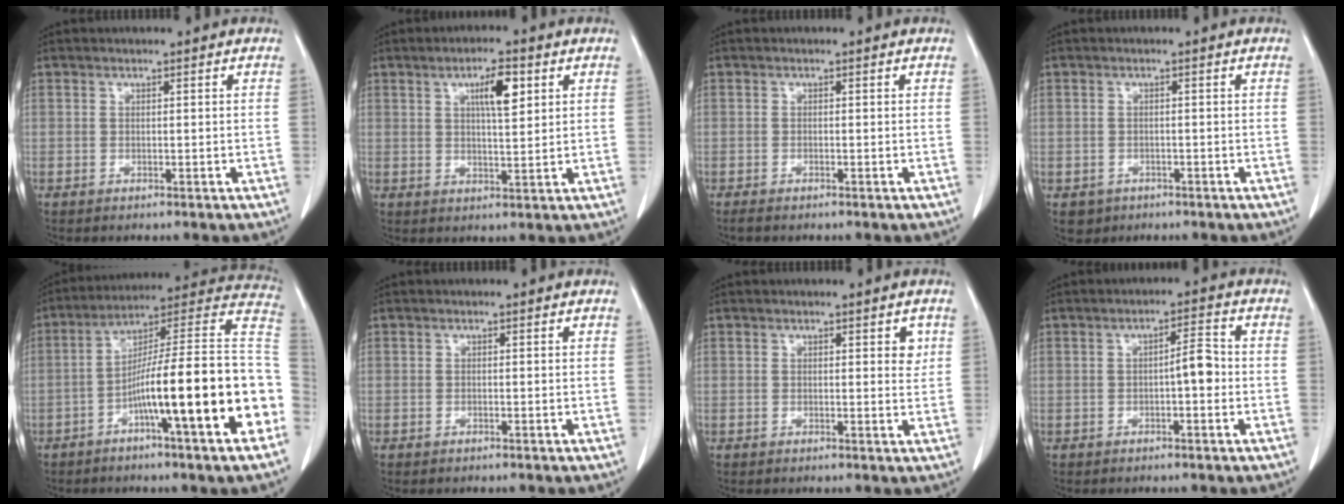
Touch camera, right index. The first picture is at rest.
{"total": 5.8, "force": [2.4, 1.2, 5.1], "torque": [-0.087, 0.002, 0.039]}
{"total": 1.4, "force": [-1.2, 0.2, 0.7], "torque": [-0.014, -0.003, -0.016]}
{"total": 2.7, "force": [-1.3, 2.3, 0.3], "torque": [-0.004, 0.005, -0.016]}
{"total": 21.6, "force": [-6.3, 0.5, 20.6], "torque": [-0.248, 0.020, -0.102]}
{"total": 0.0}
{"total": 2.0, "force": [0.8, 0.8, 1.6], "torque": [-0.016, -0.004, 0.009]}
{"total": 3.5, "force": [-0.6, 0.7, 3.4], "torque": [-0.051, 0.010, -0.008]}